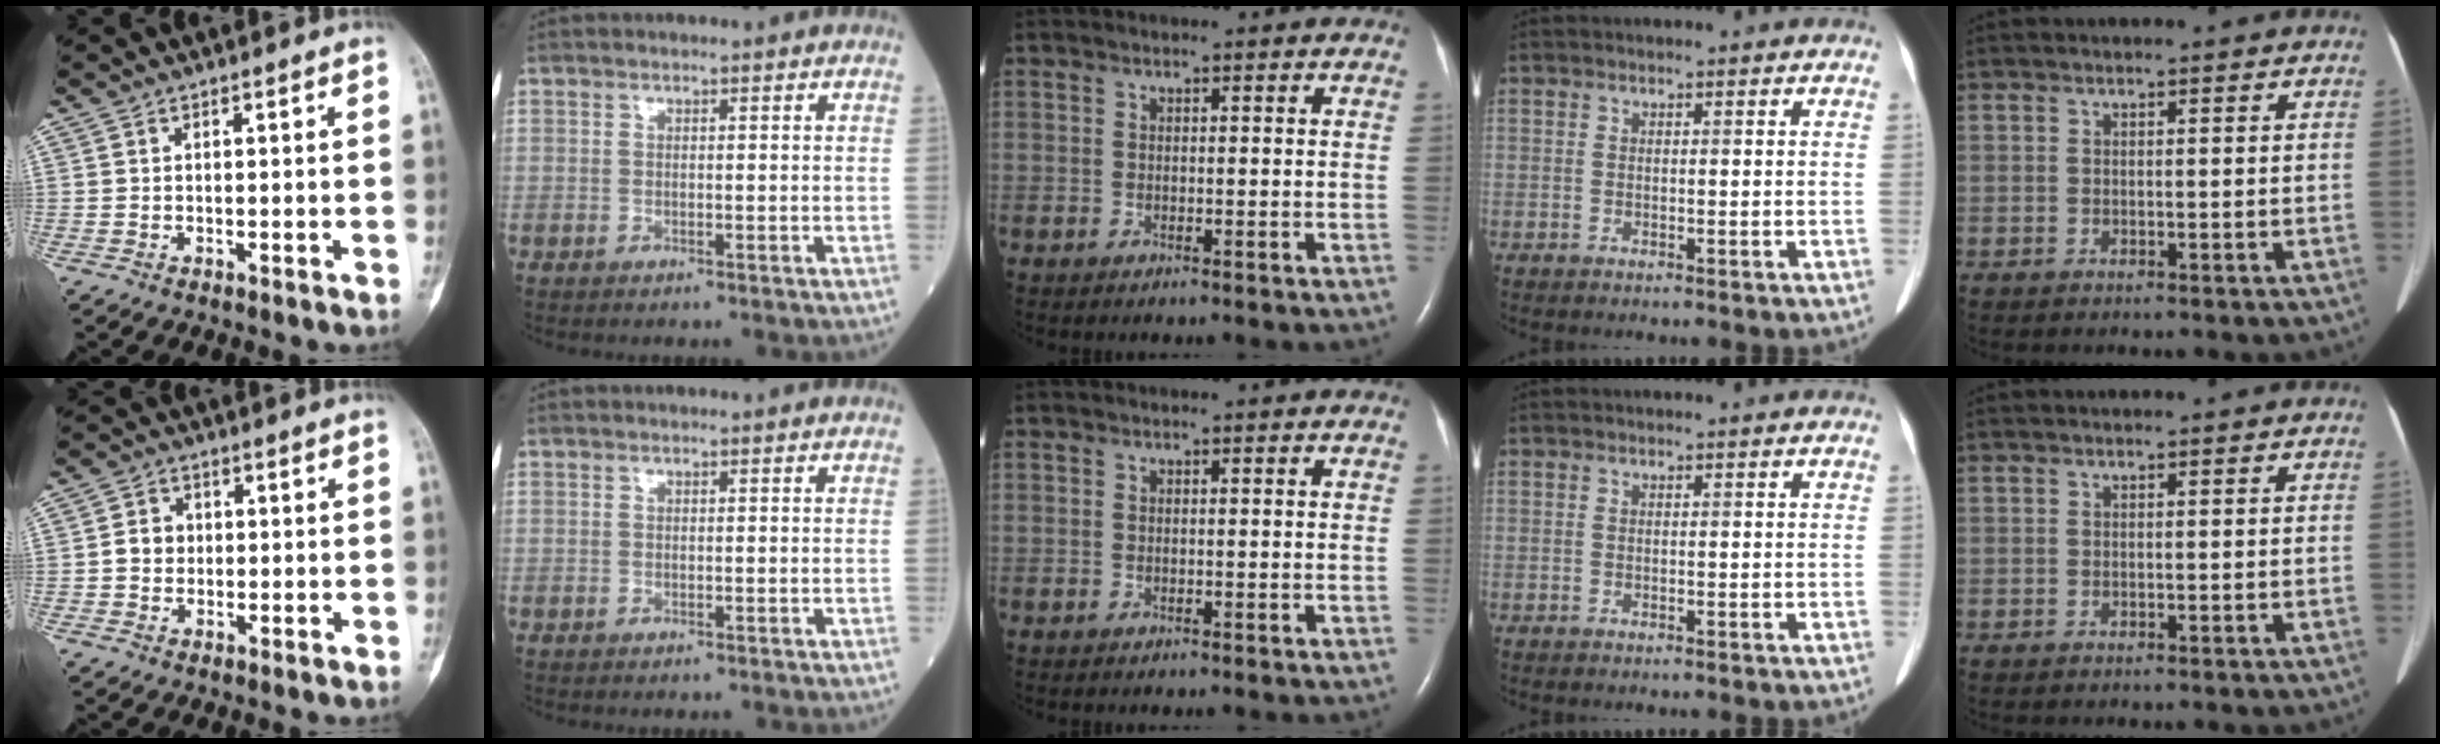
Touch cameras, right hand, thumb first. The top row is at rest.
{"thumb": {"total": 3.7, "force": [-0.1, 3.3, 1.6], "torque": [-0.012, 0.009, -0.006]}}